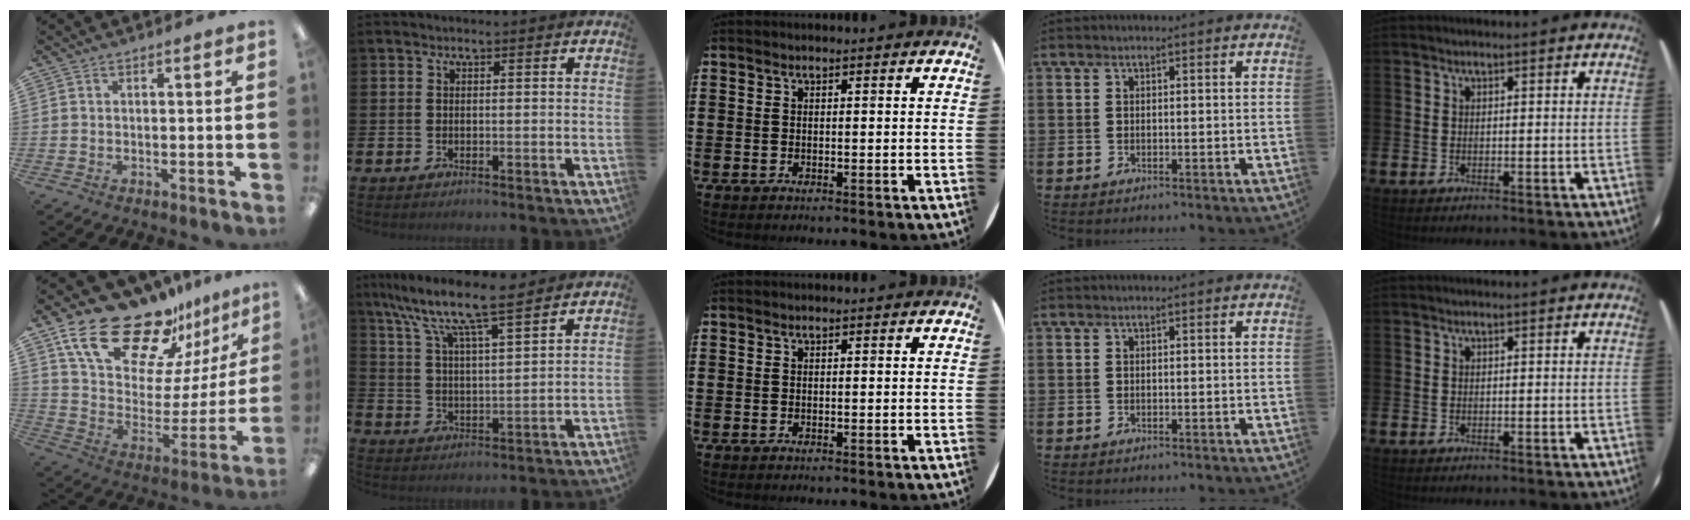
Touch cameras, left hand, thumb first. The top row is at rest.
{"thumb": {"total": 23.2, "force": [18.0, 10.1, 10.7], "torque": [-0.181, -0.121, 0.319]}, "index": {"total": 9.0, "force": [7.9, 1.3, 4.0], "torque": [-0.106, -0.049, 0.135]}}